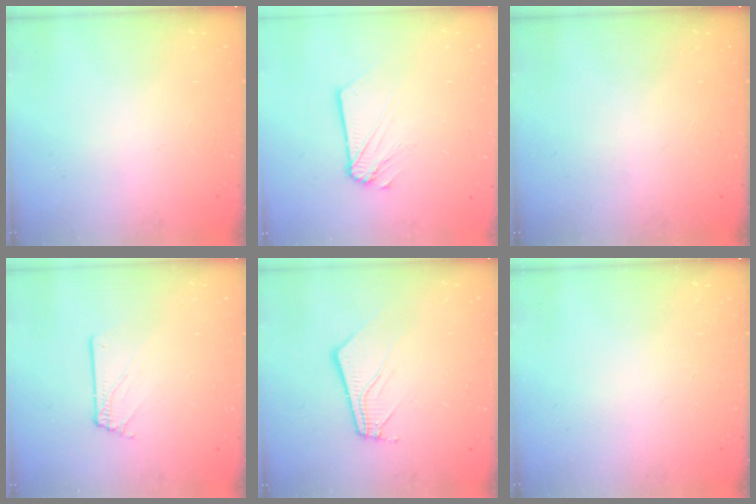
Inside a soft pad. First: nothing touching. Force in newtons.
{"total": 3.7, "press": 3.6, "slide": 0.6}
{"total": 0.0}
{"total": 1.5, "press": 1.5, "slide": 0.1}
{"total": 5.5, "press": 5.5, "slide": 0.4}
{"total": 0.0}